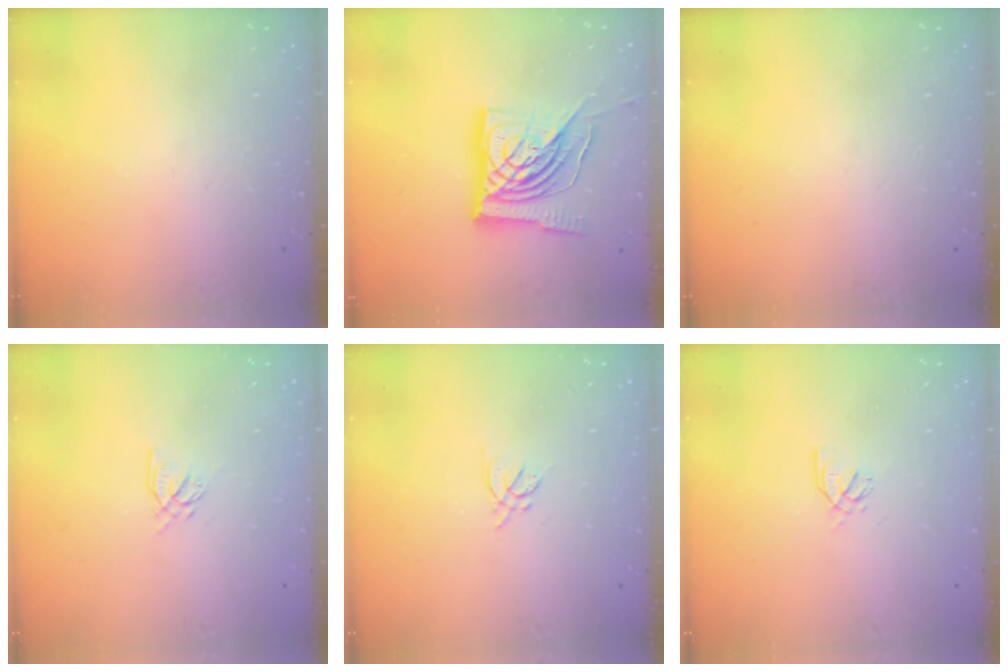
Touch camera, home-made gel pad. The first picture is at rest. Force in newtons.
{"total": 21.1, "press": 21.0, "slide": 2.2}
{"total": 0.0}
{"total": 2.4, "press": 2.4, "slide": 0.3}
{"total": 2.8, "press": 2.8, "slide": 0.7}
{"total": 1.7, "press": 1.6, "slide": 0.5}